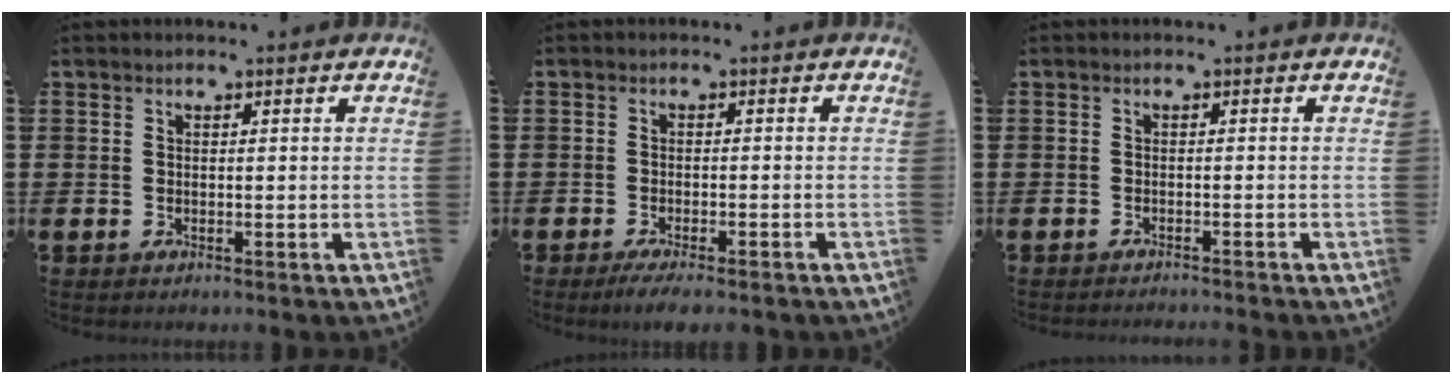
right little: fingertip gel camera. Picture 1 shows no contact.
{"total": 1.7, "force": [-1.2, 0.1, 1.2], "torque": [-0.010, -0.001, -0.024]}
{"total": 0.8, "force": [-0.8, -0.2, -0.1], "torque": [0.001, 0.000, -0.016]}